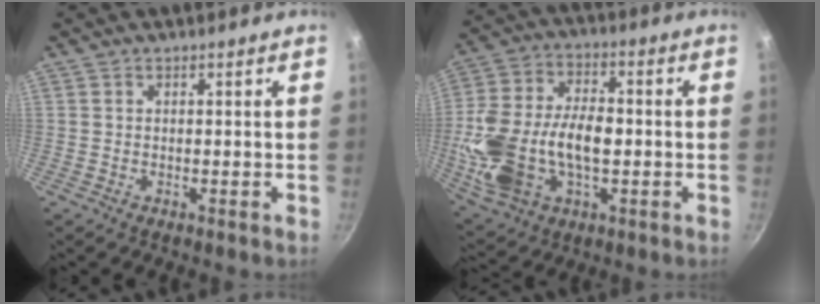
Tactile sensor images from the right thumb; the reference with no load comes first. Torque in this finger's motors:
{"motor_torque": [2.64, 2.37, 1.63, -1.03, 0.67]}